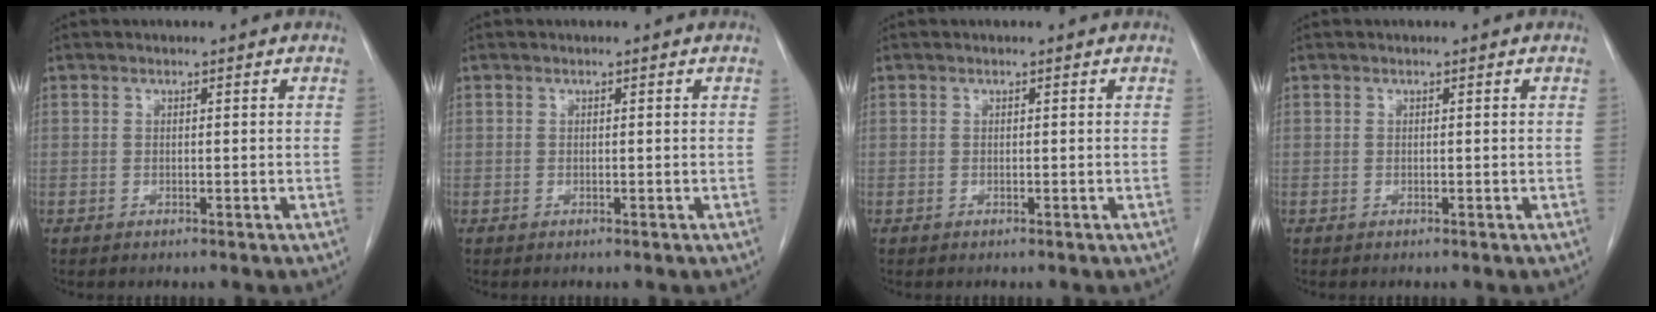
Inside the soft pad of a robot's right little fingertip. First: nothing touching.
{"total": 0.0}
{"total": 0.0}
{"total": 0.0}